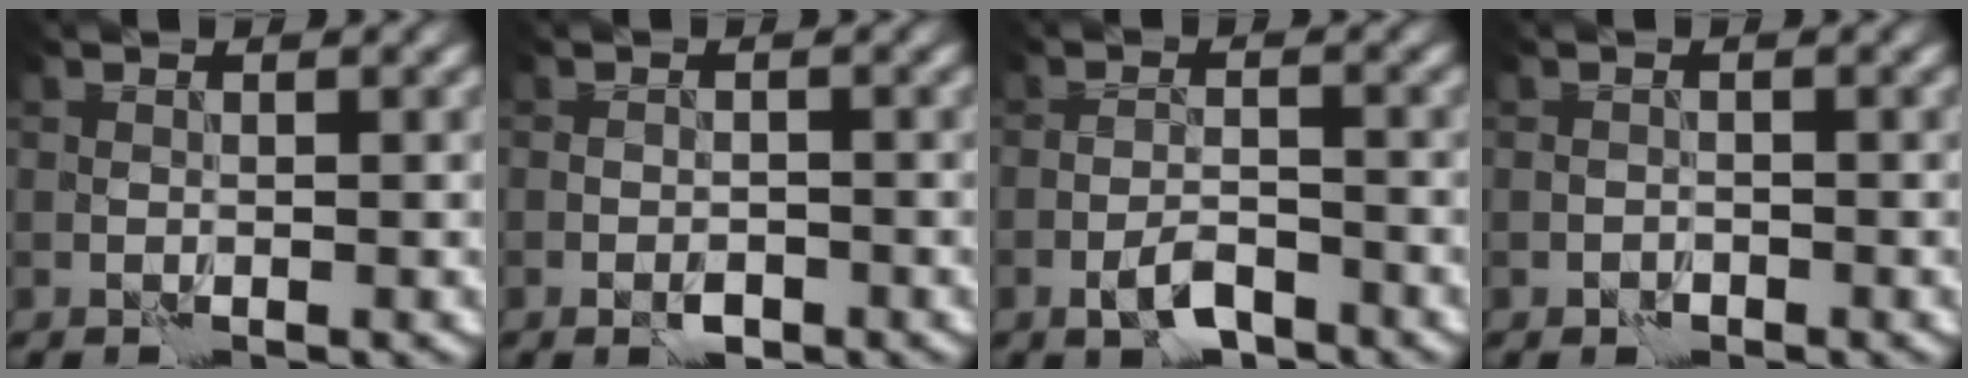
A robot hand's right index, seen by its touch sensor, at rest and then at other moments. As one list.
[{"total": 1.2, "force": [-0.6, 0.7, 0.7], "torque": [-0.010, 0.000, -0.010]}, {"total": 2.6, "force": [-1.6, 0.9, 1.7], "torque": [-0.031, 0.001, -0.032]}, {"total": 0.5, "force": [-0.3, 0.4, 0.0], "torque": [0.003, 0.002, -0.006]}]